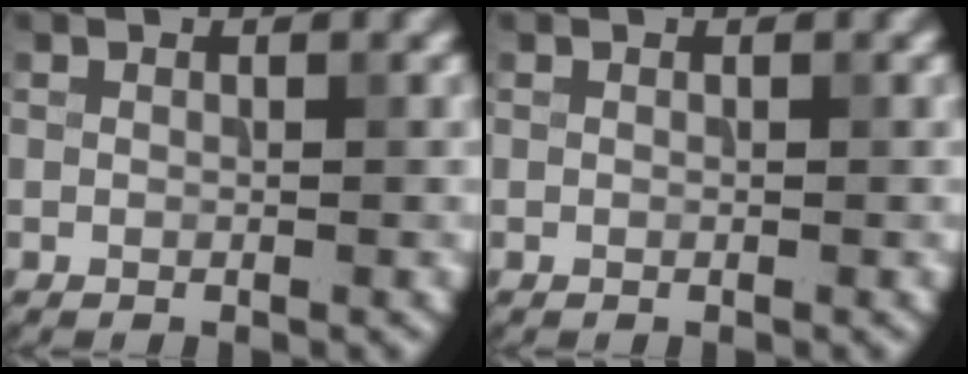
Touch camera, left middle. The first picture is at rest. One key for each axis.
{"total": 0.0}